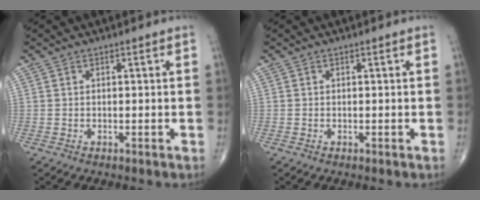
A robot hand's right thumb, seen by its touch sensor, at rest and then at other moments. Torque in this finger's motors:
{"motor_torque": [-0.34, -0.05, -0.26, -0.36, -0.03]}